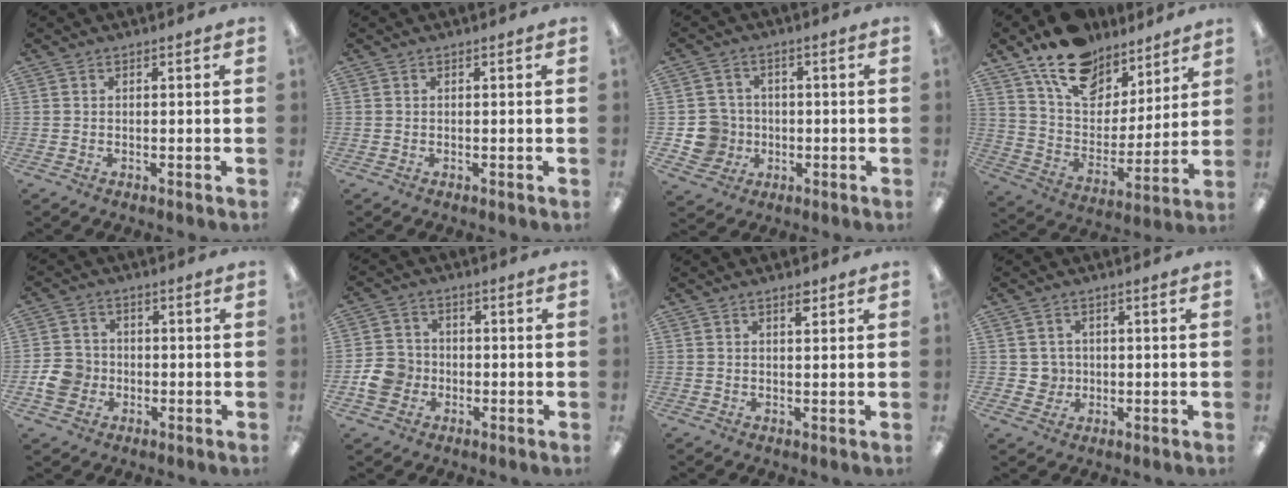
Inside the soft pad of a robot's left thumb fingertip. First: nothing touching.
{"total": 0.0}
{"total": 7.9, "force": [-1.0, 7.7, 1.5], "torque": [-0.056, 0.015, -0.010]}
{"total": 16.5, "force": [12.4, 8.9, 6.2], "torque": [-0.117, -0.078, 0.228]}
{"total": 6.6, "force": [-1.6, 5.9, 2.6], "torque": [-0.058, 0.009, -0.029]}
{"total": 7.0, "force": [-1.7, 6.2, 2.8], "torque": [-0.063, 0.013, -0.030]}
{"total": 2.3, "force": [1.7, 0.7, 1.4], "torque": [-0.016, -0.005, 0.027]}
{"total": 3.5, "force": [0.4, 3.5, 0.2], "torque": [-0.007, 0.002, 0.006]}